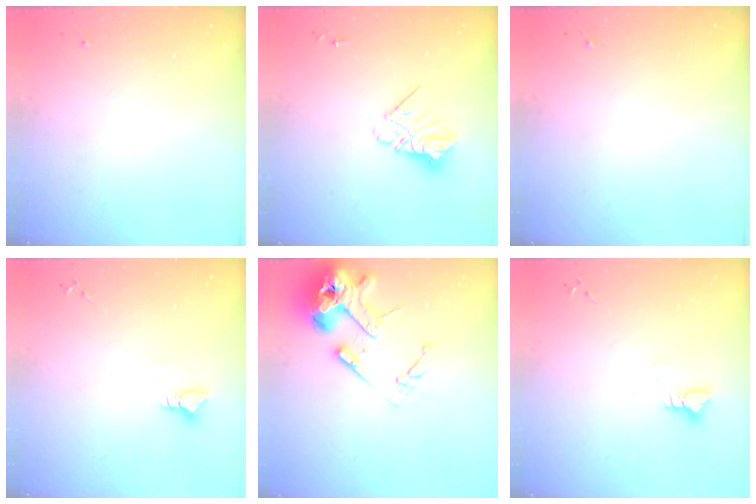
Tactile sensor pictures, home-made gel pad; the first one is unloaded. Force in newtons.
{"total": 10.7, "press": 10.7, "slide": 1.0}
{"total": 0.0}
{"total": 3.0, "press": 3.0, "slide": 0.3}
{"total": 16.3, "press": 16.2, "slide": 2.3}
{"total": 3.8, "press": 3.8, "slide": 0.5}